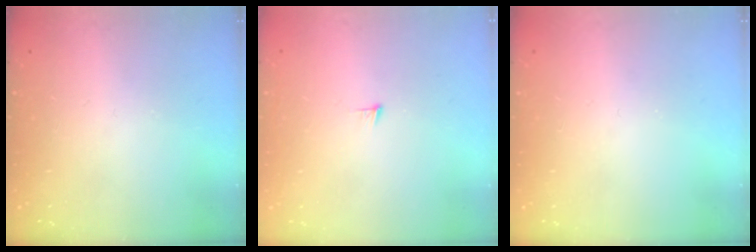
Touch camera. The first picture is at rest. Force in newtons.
{"total": 3.6, "press": 3.6, "slide": 0.3}
{"total": 0.0}